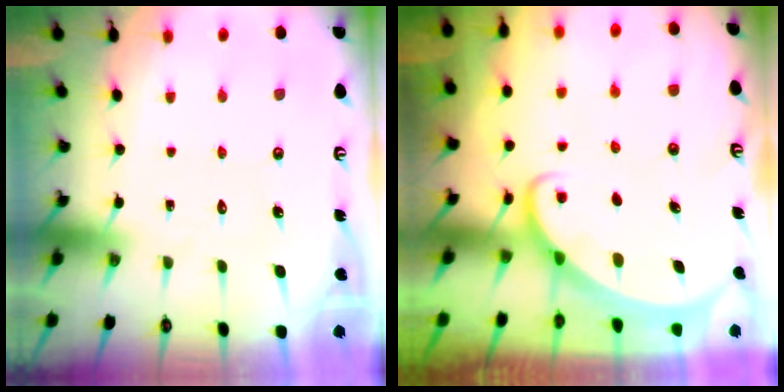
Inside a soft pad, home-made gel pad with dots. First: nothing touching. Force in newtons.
{"total": 1.8, "press": 1.8, "slide": 0.2}